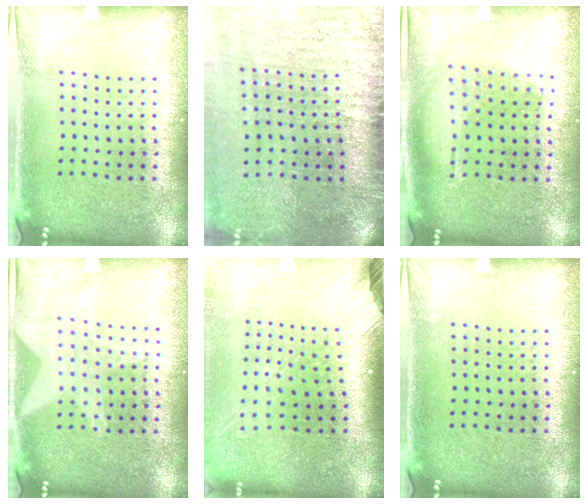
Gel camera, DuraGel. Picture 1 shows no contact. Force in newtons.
{"total": 4.6, "press": 3.8, "slide": 2.7}
{"total": 1.1, "press": 1.0, "slide": 0.6}
{"total": 1.0, "press": 1.0, "slide": 0.2}
{"total": 2.6, "press": 1.8, "slide": 1.8}
{"total": 0.0}